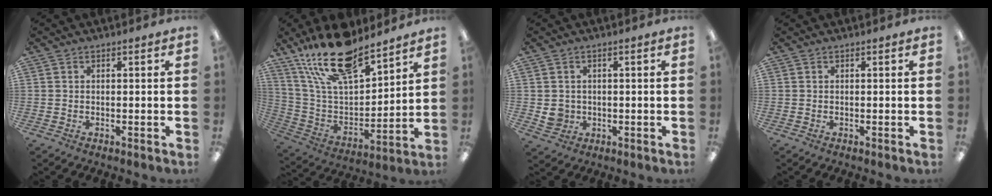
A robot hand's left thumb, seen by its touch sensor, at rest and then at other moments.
{"total": 21.7, "force": [16.9, 7.6, 11.3], "torque": [-0.216, -0.096, 0.297]}
{"total": 3.6, "force": [0.3, 3.5, 1.0], "torque": [-0.006, 0.001, 0.006]}
{"total": 0.0}